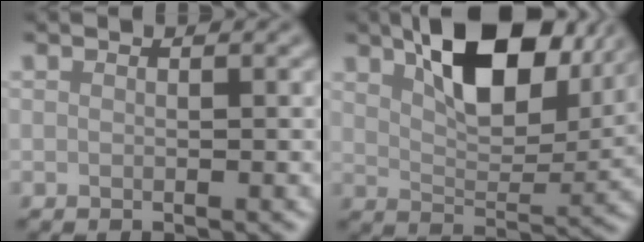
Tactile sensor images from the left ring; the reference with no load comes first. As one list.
[{"total": 10.4, "force": [5.5, 4.6, 7.6], "torque": [-0.123, 0.010, 0.093]}]